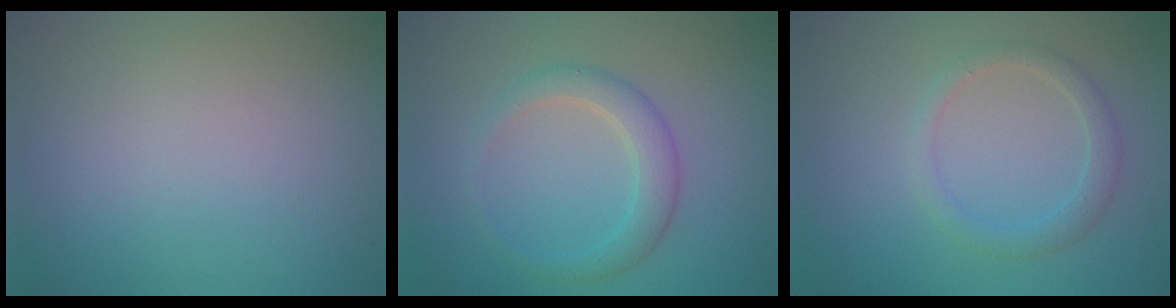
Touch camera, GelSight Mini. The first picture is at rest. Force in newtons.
{"total": 2.6, "press": 2.6, "slide": 0.1}
{"total": 1.9, "press": 1.9, "slide": 0.0}